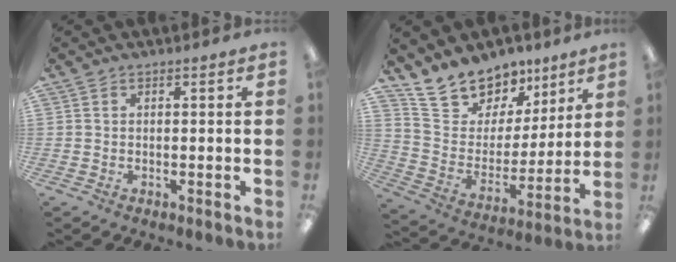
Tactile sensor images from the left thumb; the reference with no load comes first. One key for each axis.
{"total": 15.6, "fx": 12.9, "fy": 8.3, "fz": 2.9, "tx": -0.076, "ty": -0.099, "tz": 0.245}